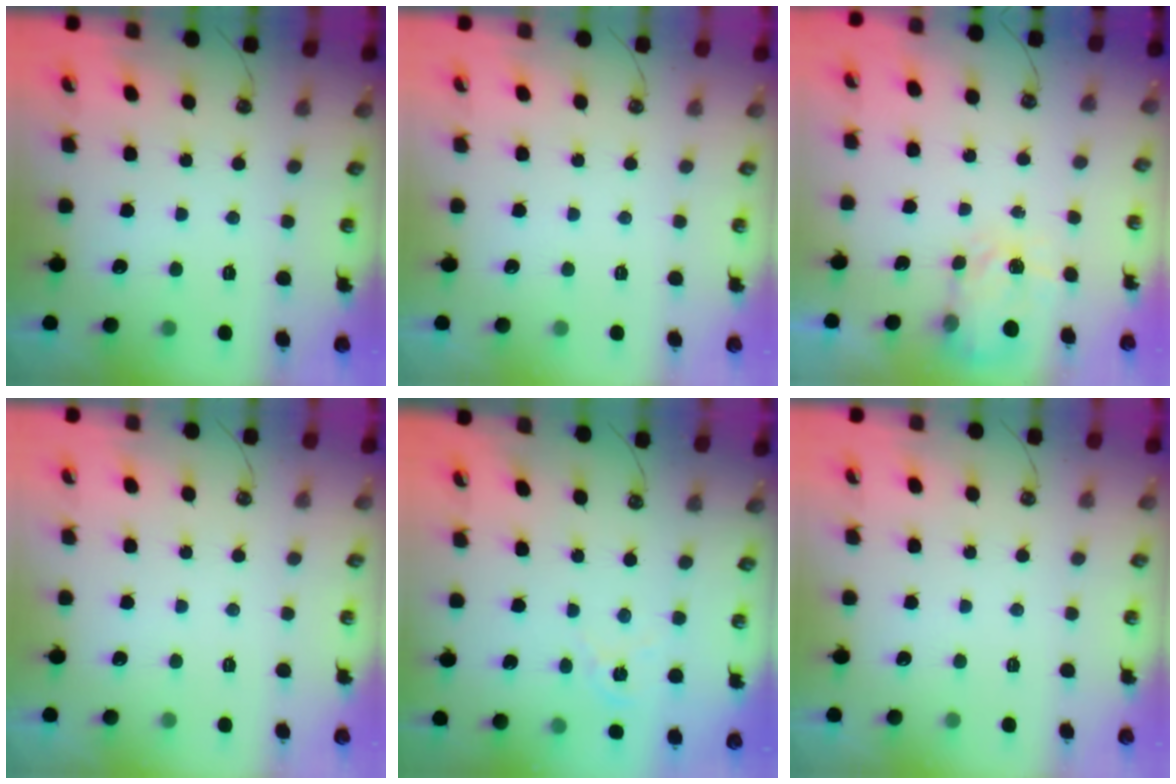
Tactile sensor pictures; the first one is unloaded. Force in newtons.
{"total": 0.0}
{"total": 4.0, "press": 3.9, "slide": 0.7}
{"total": 0.0}
{"total": 2.9, "press": 2.9, "slide": 0.3}
{"total": 0.0}